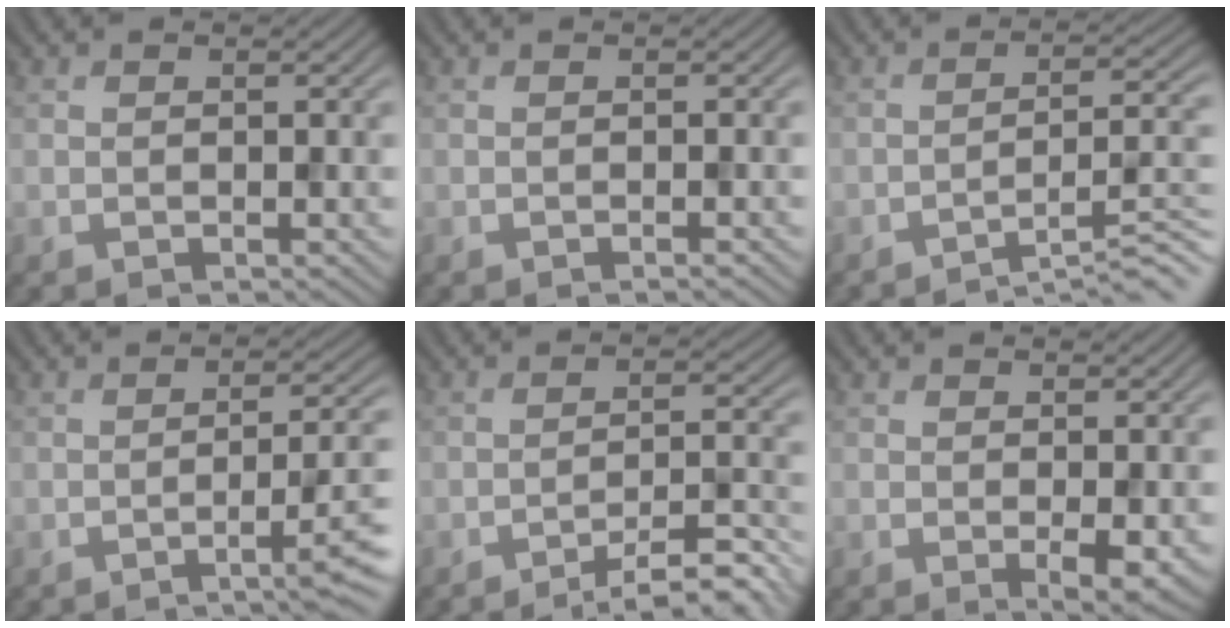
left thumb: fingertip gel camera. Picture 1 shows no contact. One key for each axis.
{"total": 0.6, "fx": -0.4, "fy": -0.1, "fz": 0.4, "tx": -0.005, "ty": 0.002, "tz": -0.010}
{"total": 7.2, "fx": -5.1, "fy": 0.8, "fz": 4.9, "tx": -0.071, "ty": 0.021, "tz": -0.084}
{"total": 6.1, "fx": -2.9, "fy": 0.9, "fz": 5.3, "tx": -0.077, "ty": 0.005, "tz": -0.051}
{"total": 8.0, "fx": -6.1, "fy": 1.1, "fz": 5.0, "tx": -0.084, "ty": 0.010, "tz": -0.086}
{"total": 2.3, "fx": 0.1, "fy": 0.9, "fz": 2.1, "tx": -0.035, "ty": -0.010, "tz": 0.004}